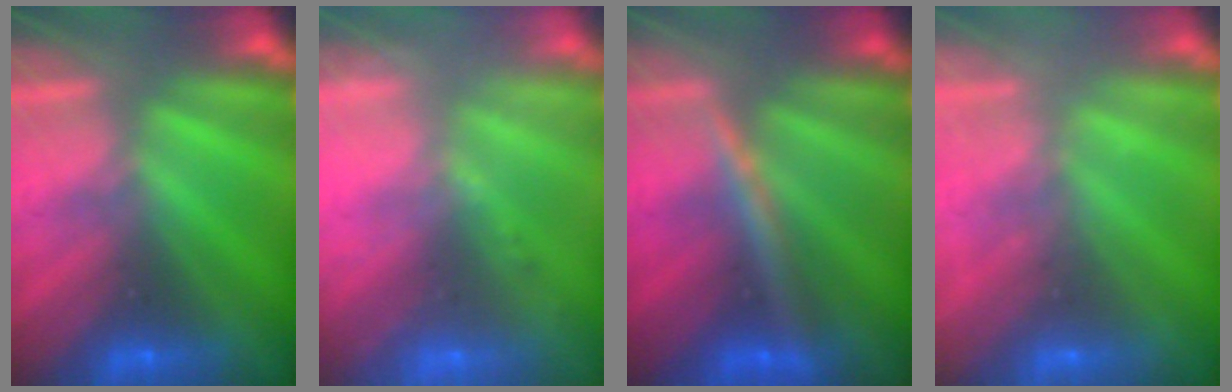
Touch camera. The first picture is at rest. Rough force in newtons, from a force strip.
{"total": 2.4}
{"total": 2.4}
{"total": 2.3}